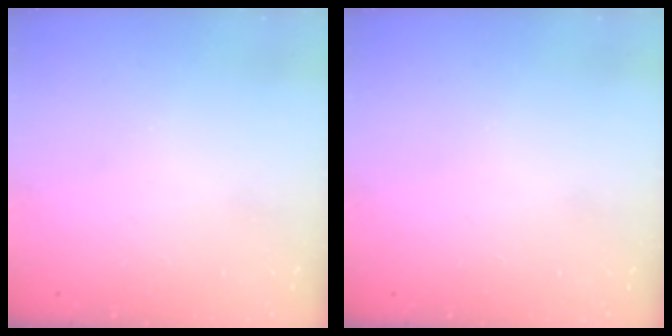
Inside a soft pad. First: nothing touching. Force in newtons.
{"total": 0.0}